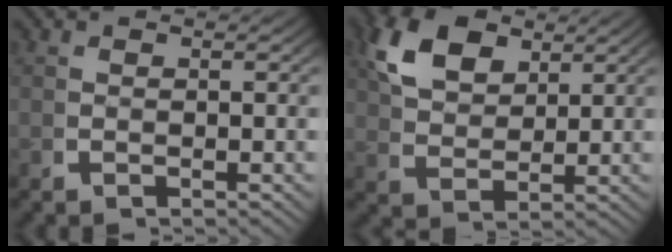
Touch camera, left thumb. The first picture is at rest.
{"total": 6.4, "force": [3.6, 3.4, 4.0], "torque": [-0.083, 0.001, 0.074]}